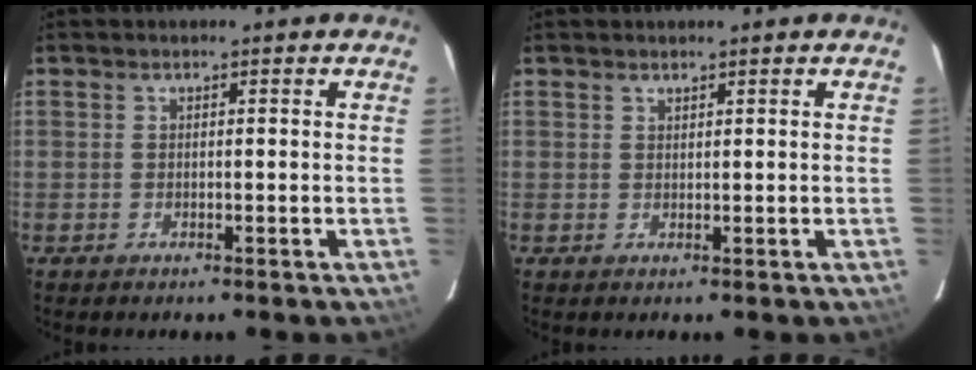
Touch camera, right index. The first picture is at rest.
{"total": 0.6, "force": [0.6, 0.2, 0.1], "torque": [-0.001, 0.001, 0.011]}